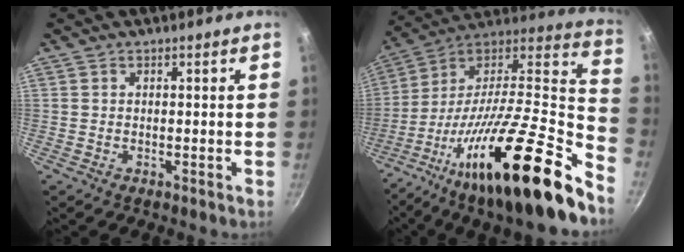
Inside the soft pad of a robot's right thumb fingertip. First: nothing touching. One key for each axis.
{"total": 33.2, "fx": -17.2, "fy": 7.6, "fz": 27.4, "tx": -0.363, "ty": 0.062, "tz": -0.300}